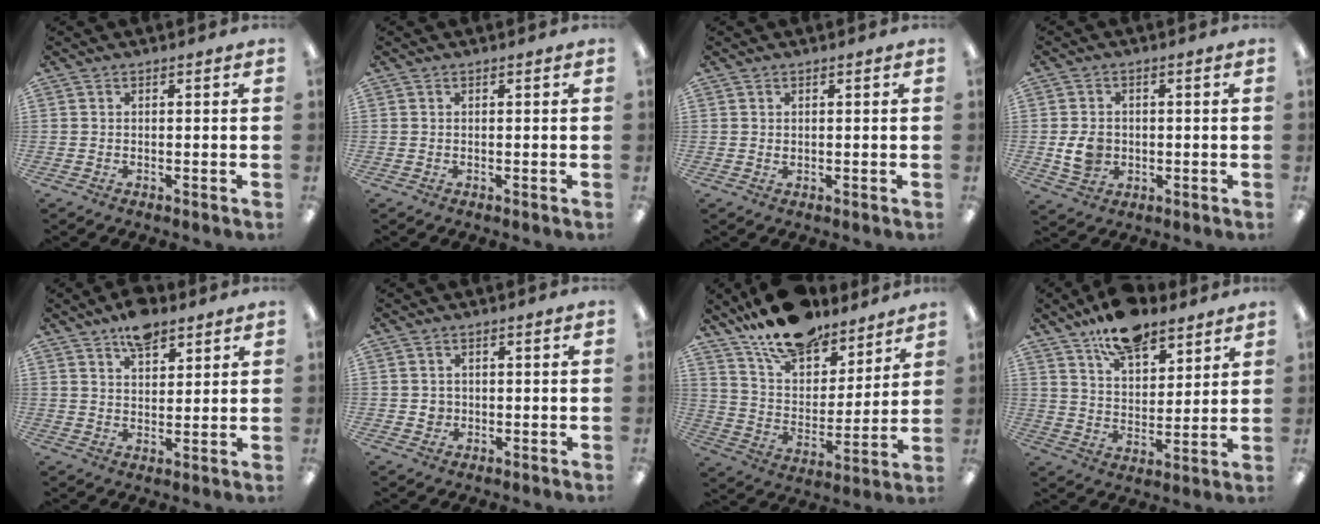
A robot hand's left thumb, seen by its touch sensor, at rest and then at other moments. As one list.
[{"total": 0.0}, {"total": 0.6, "force": [0.4, 0.3, 0.2], "torque": [-0.005, 0.001, 0.007]}, {"total": 6.0, "force": [-0.5, 5.0, 3.2], "torque": [-0.047, -0.002, -0.012]}, {"total": 7.4, "force": [5.7, 3.4, 3.4], "torque": [-0.049, -0.029, 0.100]}, {"total": 2.2, "force": [0.2, 2.1, 0.6], "torque": [-0.006, 0.001, 0.000]}, {"total": 17.3, "force": [14.3, 7.3, 6.4], "torque": [-0.125, -0.096, 0.257]}, {"total": 12.4, "force": [9.6, 5.7, 5.3], "torque": [-0.084, -0.054, 0.176]}]